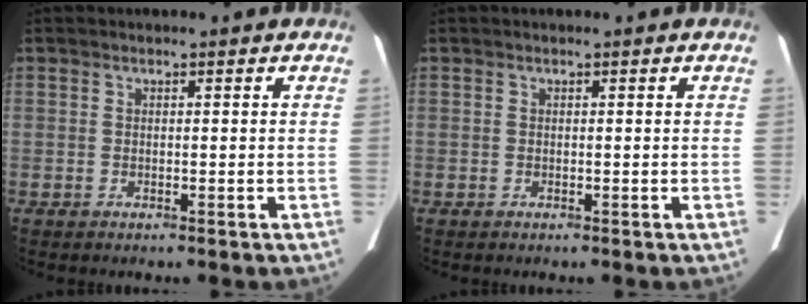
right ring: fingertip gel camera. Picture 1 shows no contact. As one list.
[{"total": 0.0}]